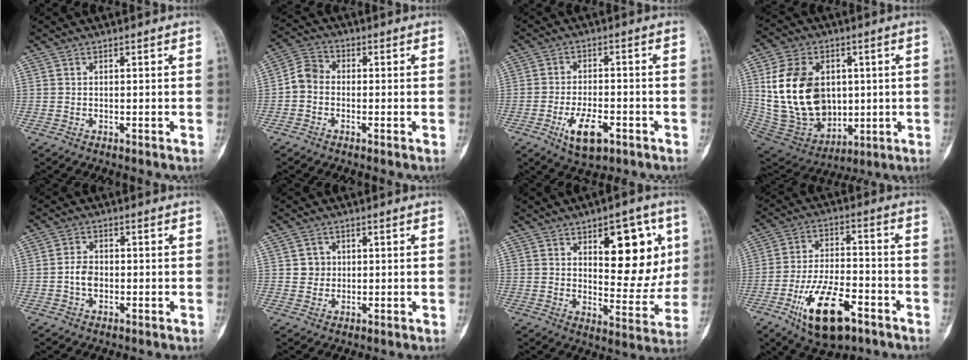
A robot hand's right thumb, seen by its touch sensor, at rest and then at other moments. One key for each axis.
{"total": 4.7, "fx": -1.1, "fy": 3.8, "fz": 2.5, "tx": -0.037, "ty": 0.017, "tz": -0.036}
{"total": 8.1, "fx": -3.6, "fy": 3.8, "fz": 6.2, "tx": -0.100, "ty": 0.014, "tz": -0.056}
{"total": 21.3, "fx": 2.9, "fy": 15.3, "fz": 14.4, "tx": -0.245, "ty": -0.008, "tz": 0.080}
{"total": 3.4, "fx": -0.8, "fy": 2.5, "fz": 2.2, "tx": -0.034, "ty": 0.011, "tz": -0.022}
{"total": 2.9, "fx": 0.5, "fy": 2.7, "fz": 0.6, "tx": 0.009, "ty": 0.003, "tz": 0.005}
{"total": 16.4, "fx": 5.6, "fy": 7.7, "fz": 13.3, "tx": -0.122, "ty": -0.025, "tz": 0.083}
{"total": 15.3, "fx": -7.6, "fy": 6.8, "fz": 11.4, "tx": -0.186, "ty": 0.036, "tz": -0.125}